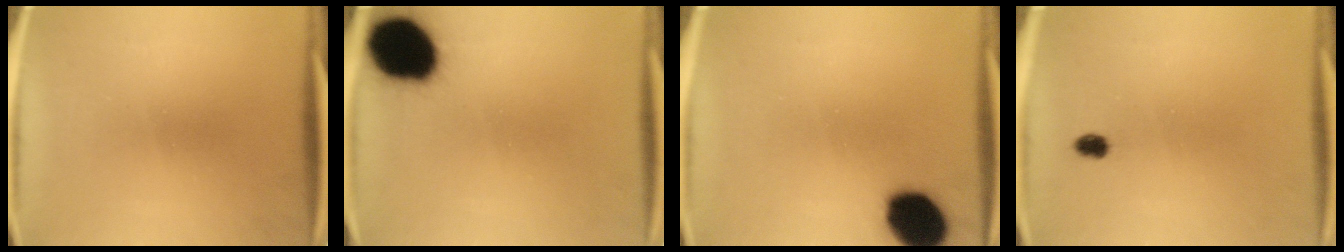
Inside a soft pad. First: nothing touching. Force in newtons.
{"total": 19.0}
{"total": 13.3}
{"total": 1.9}